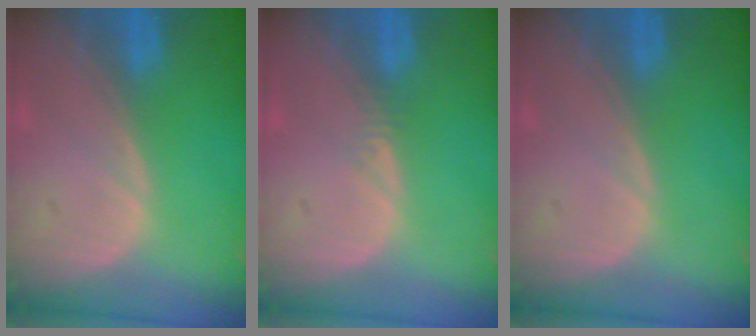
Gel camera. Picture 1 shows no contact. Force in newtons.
{"total": 0.9, "press": 0.8, "slide": 0.4}
{"total": 0.0}